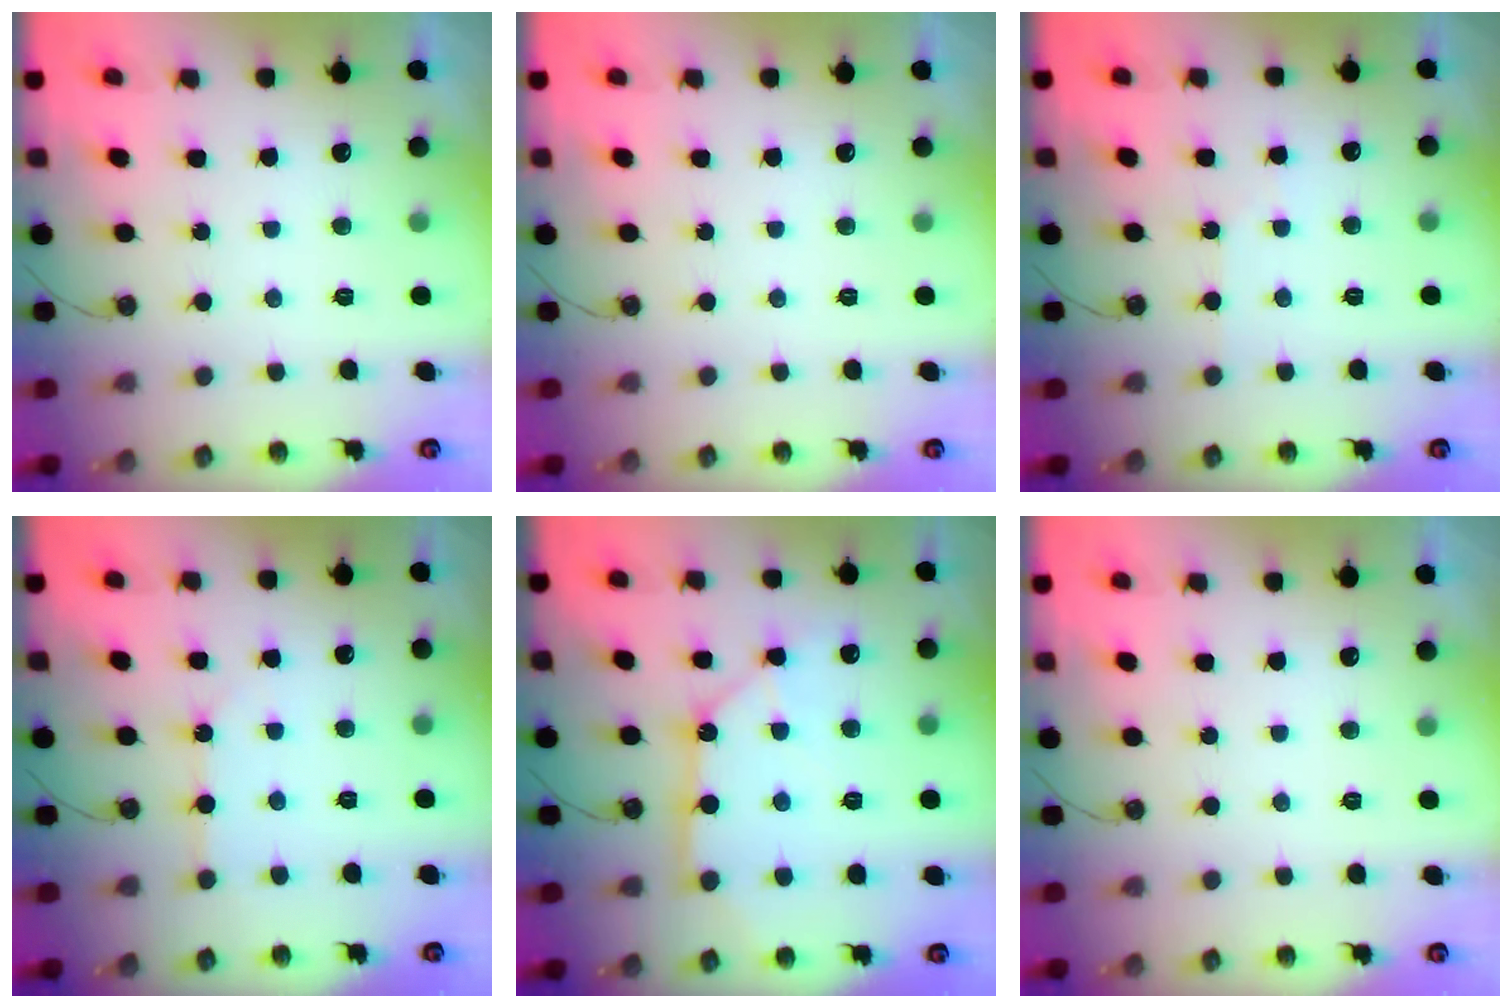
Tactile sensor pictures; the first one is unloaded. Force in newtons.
{"total": 0.0}
{"total": 3.2, "press": 3.2, "slide": 0.6}
{"total": 4.4, "press": 4.4, "slide": 0.7}
{"total": 11.0, "press": 10.9, "slide": 1.5}
{"total": 0.0}